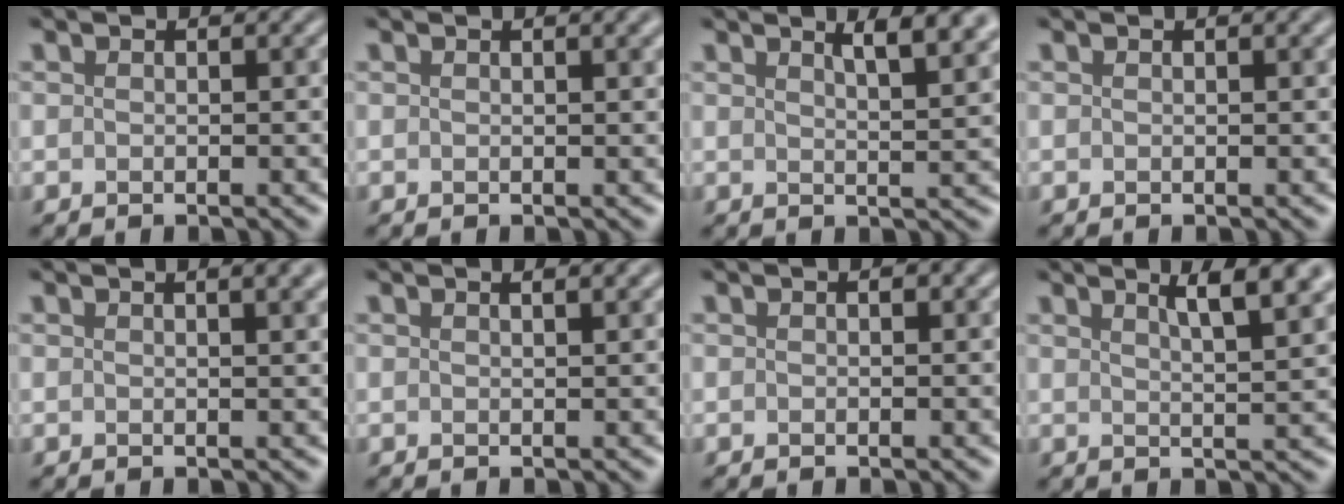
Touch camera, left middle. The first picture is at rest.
{"total": 2.2, "force": [1.1, 0.8, 1.7], "torque": [-0.014, -0.001, 0.005]}
{"total": 6.1, "force": [3.7, 2.1, 4.3], "torque": [-0.024, 0.025, 0.028]}
{"total": 1.1, "force": [0.6, 0.3, 0.9], "torque": [-0.009, 0.002, 0.002]}
{"total": 4.6, "force": [2.3, 2.0, 3.4], "torque": [-0.010, 0.020, -0.002]}
{"total": 2.4, "force": [1.4, 1.0, 1.7], "torque": [-0.007, 0.000, -0.003]}
{"total": 0.5, "force": [0.1, 0.2, 0.5], "torque": [-0.006, -0.002, 0.001]}
{"total": 6.1, "force": [3.4, 1.7, 4.8], "torque": [-0.037, 0.020, 0.030]}